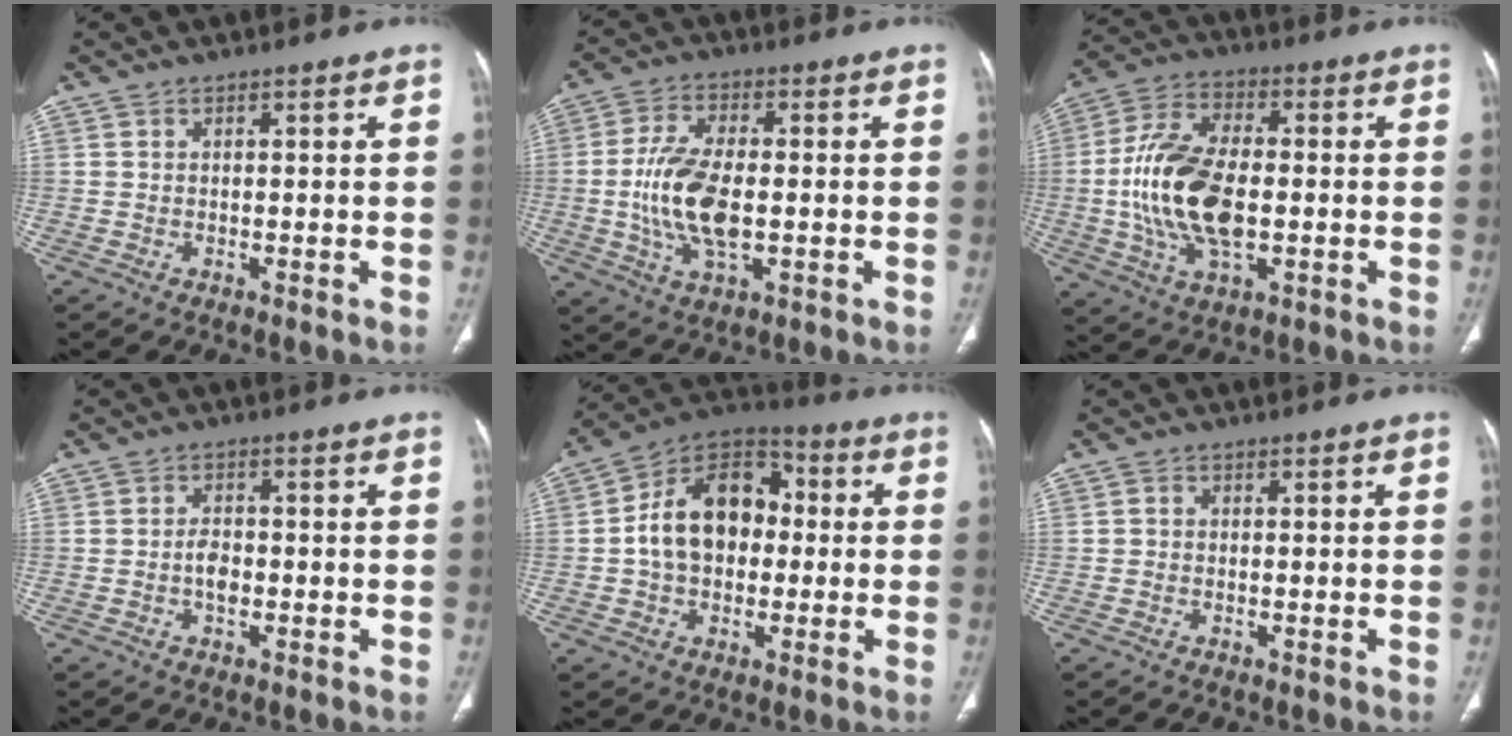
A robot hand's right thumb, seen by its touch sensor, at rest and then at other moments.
{"total": 12.3, "force": [-1.2, 6.0, 10.7], "torque": [-0.217, 0.003, -0.021]}
{"total": 17.1, "force": [-1.5, 9.1, 14.4], "torque": [-0.287, 0.012, -0.027]}
{"total": 3.0, "force": [-0.8, 1.8, 2.3], "torque": [-0.036, 0.007, -0.017]}
{"total": 16.1, "force": [0.4, 11.5, 11.3], "torque": [-0.154, 0.034, -0.004]}
{"total": 0.9, "force": [-0.2, 0.8, 0.4], "torque": [-0.003, 0.002, -0.006]}